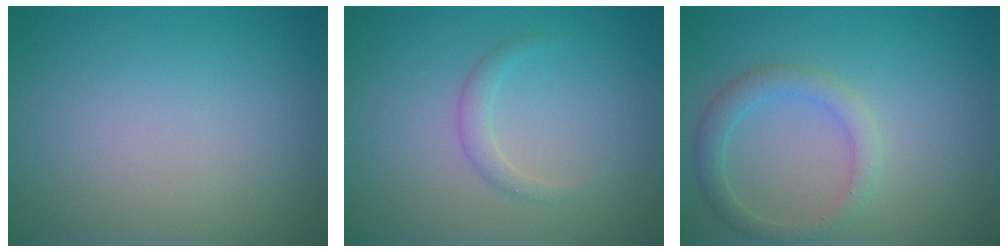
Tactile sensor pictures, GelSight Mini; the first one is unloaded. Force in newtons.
{"total": 1.2, "press": 1.2, "slide": 0.0}
{"total": 2.5, "press": 2.5, "slide": 0.2}